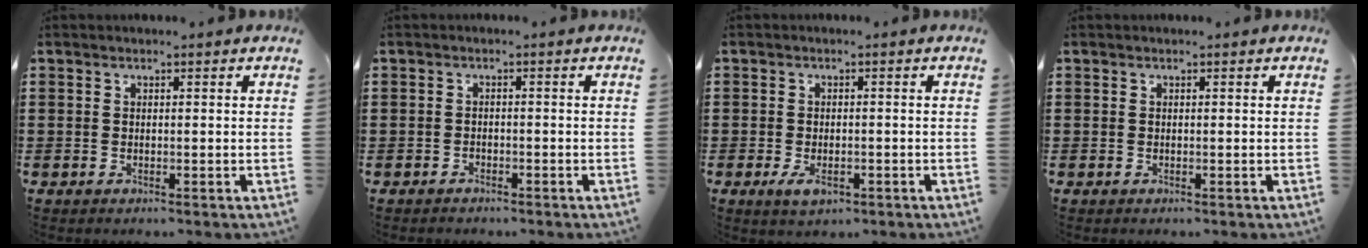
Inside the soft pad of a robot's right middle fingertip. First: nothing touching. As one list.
[{"total": 1.2, "force": [-1.1, 0.5, -0.1], "torque": [0.000, 0.005, -0.026]}, {"total": 2.7, "force": [-1.2, 1.4, 1.9], "torque": [-0.047, -0.006, -0.026]}, {"total": 0.0}]